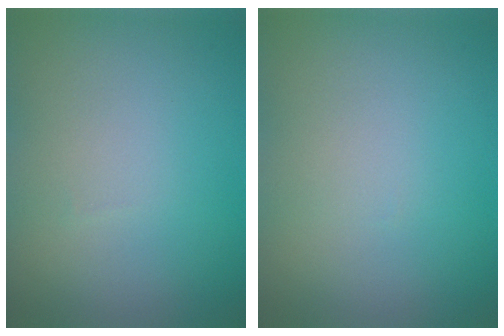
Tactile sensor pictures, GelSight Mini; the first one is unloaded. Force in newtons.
{"total": 0.0}